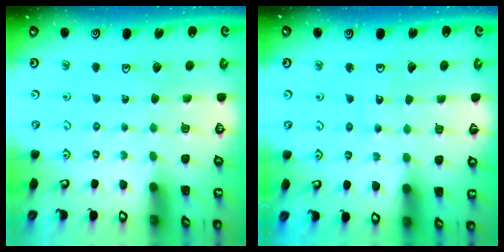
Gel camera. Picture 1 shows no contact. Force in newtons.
{"total": 3.5, "press": 3.5, "slide": 0.4}